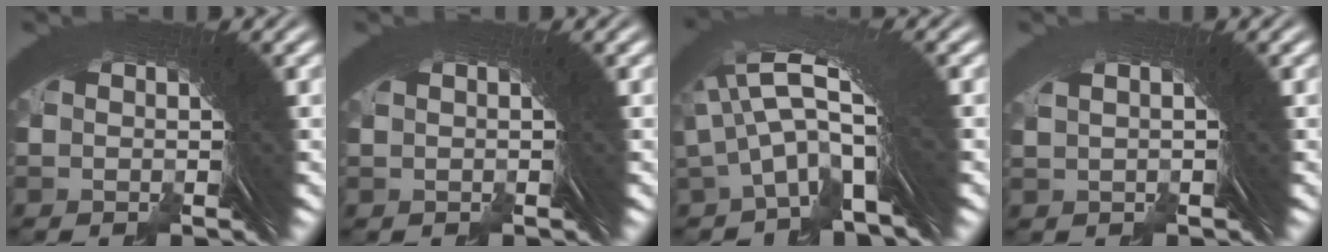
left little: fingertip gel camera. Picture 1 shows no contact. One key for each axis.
{"total": 0.6, "fx": 0.2, "fy": -0.6, "fz": -0.2, "tx": 0.004, "ty": 0.004, "tz": 0.005}
{"total": 5.5, "fx": 0.8, "fy": 2.1, "fz": 5.0, "tx": -0.103, "ty": 0.007, "tz": 0.011}
{"total": 1.4, "fx": 0.6, "fy": -1.3, "fz": -0.1, "tx": 0.002, "ty": 0.010, "tz": 0.015}